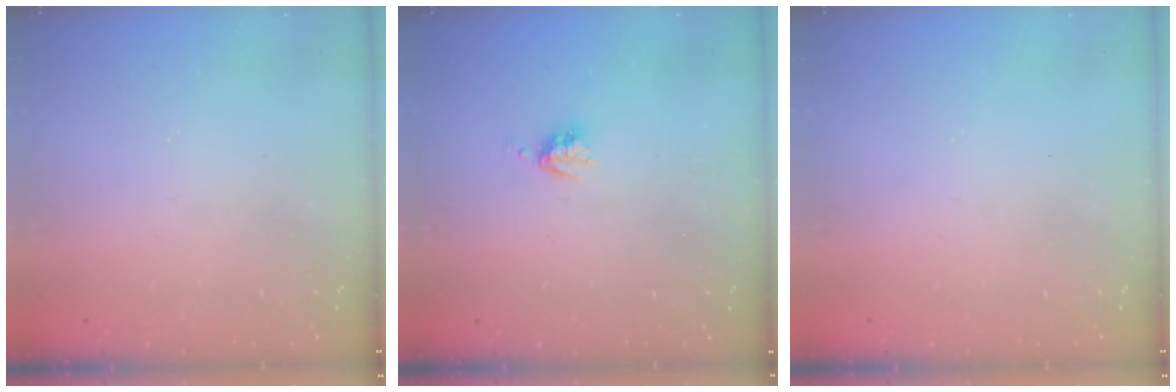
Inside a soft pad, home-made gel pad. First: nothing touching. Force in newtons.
{"total": 3.3, "press": 3.3, "slide": 0.5}
{"total": 0.0}